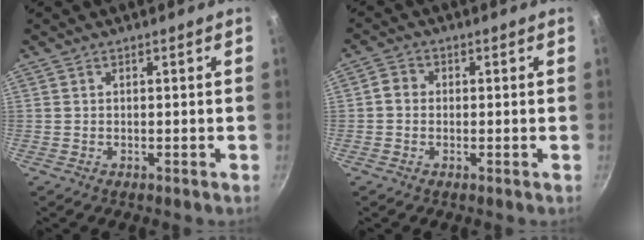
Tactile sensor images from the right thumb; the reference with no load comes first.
{"total": 2.6, "force": [-0.2, 2.3, 1.1], "torque": [-0.019, 0.006, -0.012]}